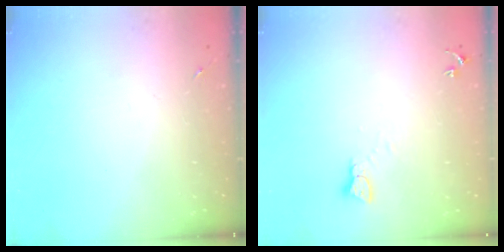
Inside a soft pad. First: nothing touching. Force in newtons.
{"total": 2.3, "press": 2.3, "slide": 0.2}